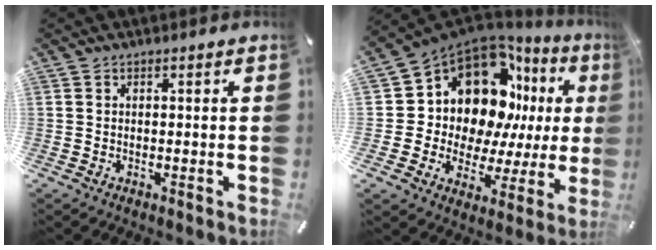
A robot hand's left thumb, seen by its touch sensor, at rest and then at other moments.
{"total": 15.4, "force": [7.9, 10.5, 8.0], "torque": [-0.130, -0.085, 0.144]}